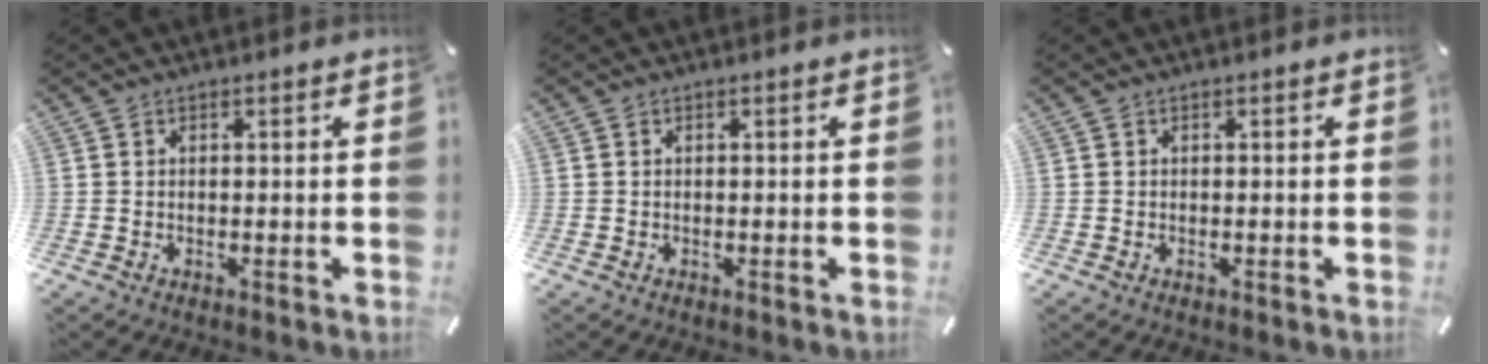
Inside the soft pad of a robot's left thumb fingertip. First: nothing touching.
{"total": 0.0}
{"total": 0.0}